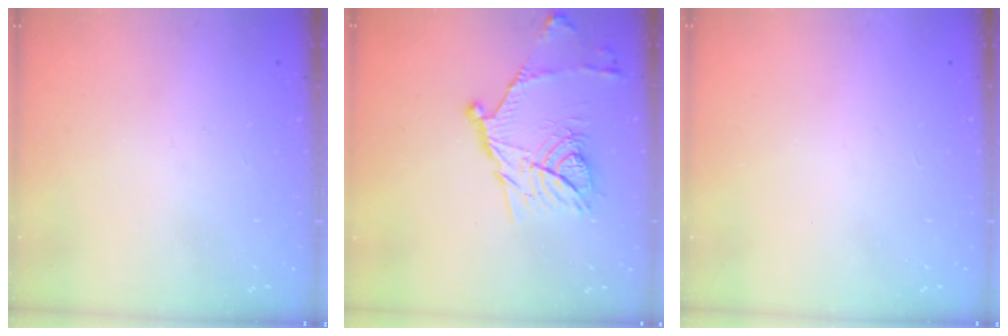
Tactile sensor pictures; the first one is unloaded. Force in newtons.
{"total": 15.9, "press": 15.9, "slide": 0.3}
{"total": 1.6, "press": 1.5, "slide": 0.1}